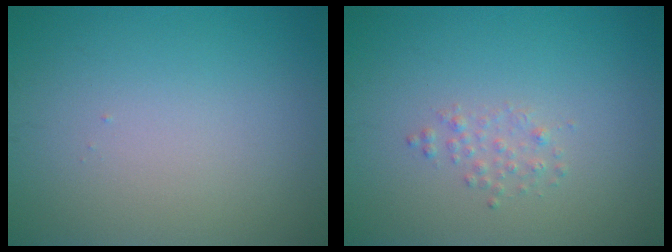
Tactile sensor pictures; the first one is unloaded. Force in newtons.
{"total": 1.0, "press": 1.0, "slide": 0.1}